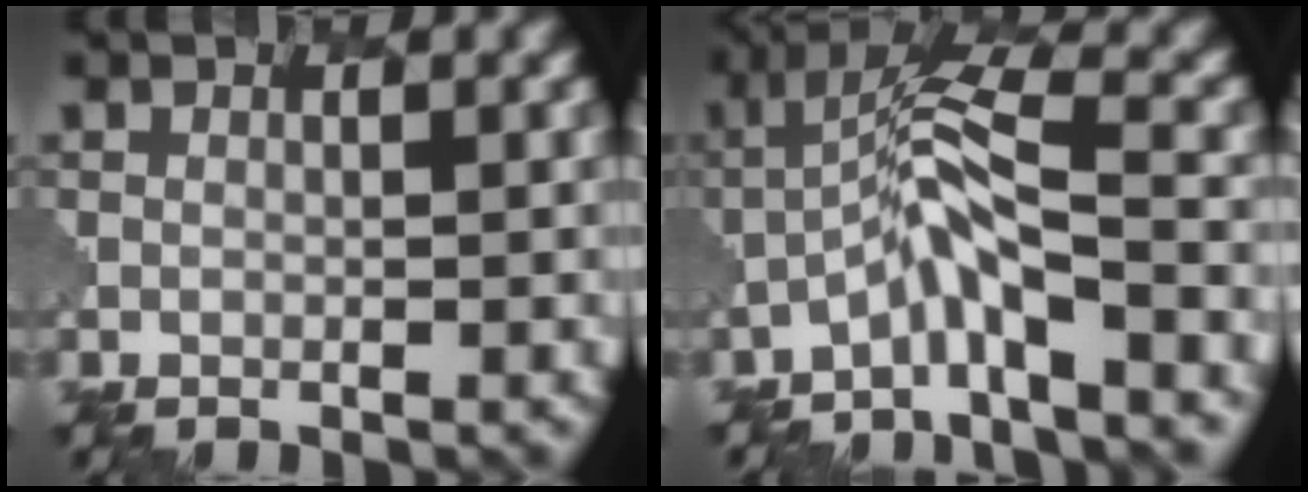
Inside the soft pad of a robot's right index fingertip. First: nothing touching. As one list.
[{"total": 4.8, "force": [-2.7, 0.6, 4.0], "torque": [-0.078, 0.014, -0.059]}]